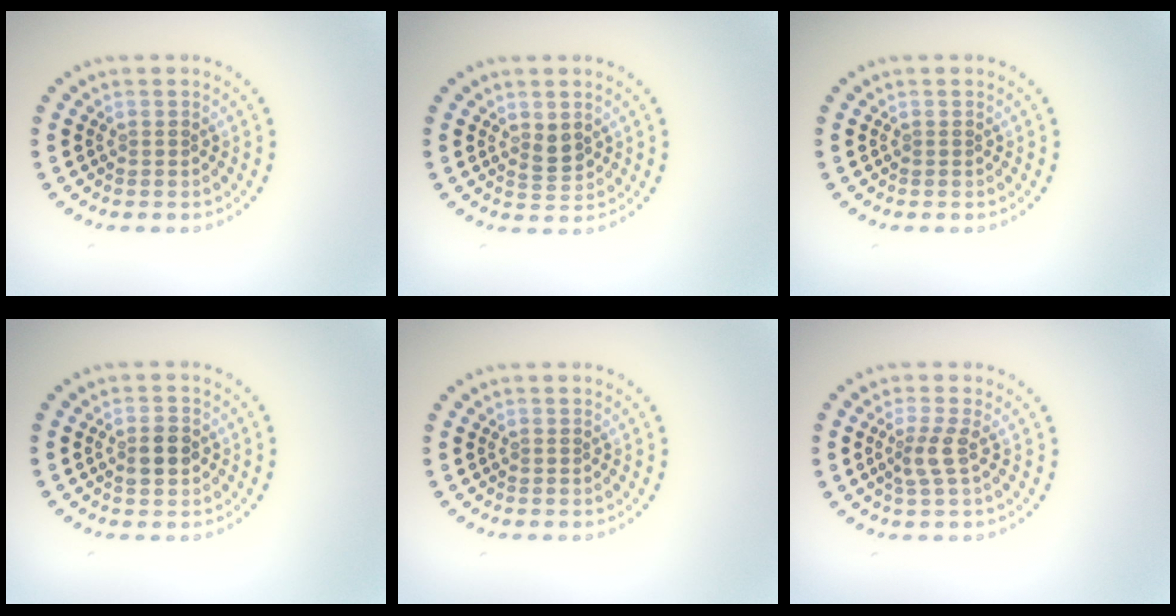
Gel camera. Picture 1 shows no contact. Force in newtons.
{"total": 1.8, "press": 1.7, "slide": 0.7}
{"total": 0.0}
{"total": 2.6, "press": 2.6, "slide": 0.1}
{"total": 0.0}
{"total": 2.0, "press": 1.6, "slide": 1.2}